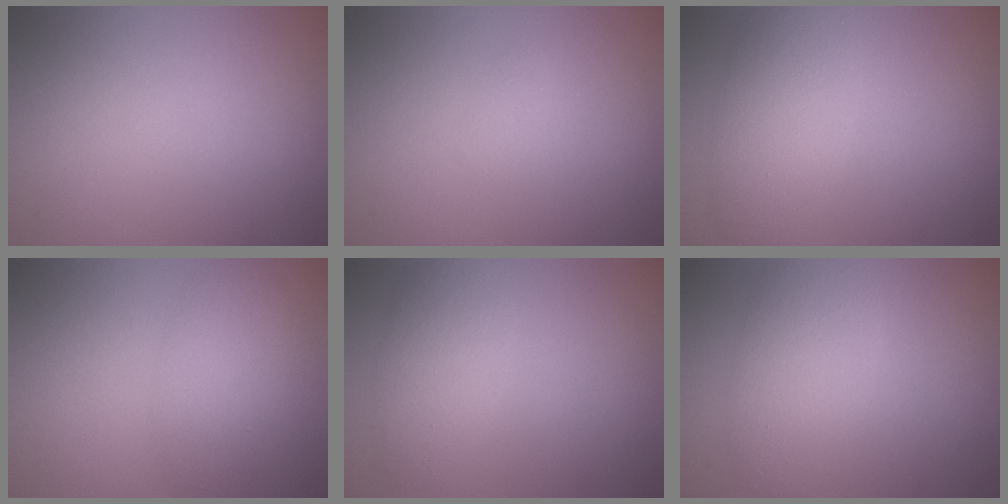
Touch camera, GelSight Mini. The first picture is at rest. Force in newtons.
{"total": 0.5, "press": 0.5, "slide": 0.1}
{"total": 4.5, "press": 4.5, "slide": 0.3}
{"total": 3.0, "press": 3.0, "slide": 0.2}
{"total": 3.5, "press": 3.4, "slide": 0.2}
{"total": 4.9, "press": 4.9, "slide": 0.3}